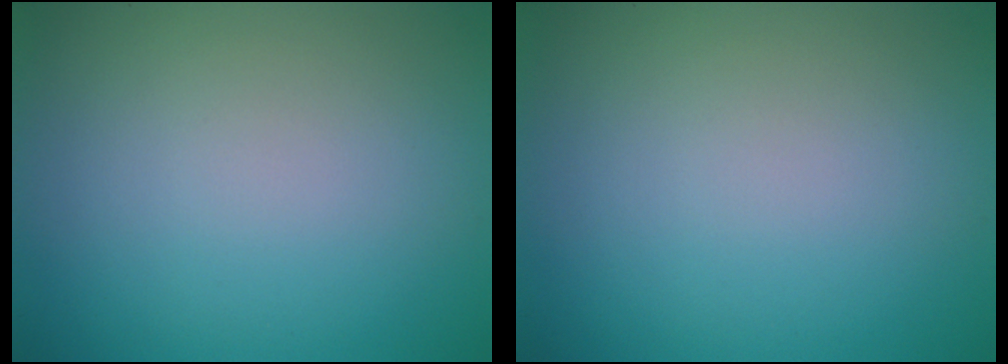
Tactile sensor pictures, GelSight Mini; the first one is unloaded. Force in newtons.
{"total": 0.0}